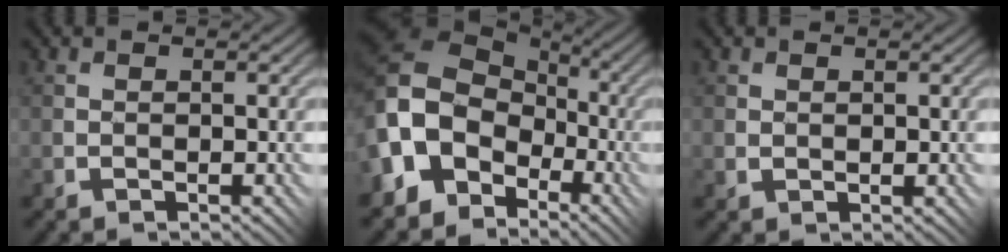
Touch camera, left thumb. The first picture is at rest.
{"total": 13.1, "force": [-3.0, 10.5, 7.2], "torque": [-0.182, -0.005, -0.072]}
{"total": 0.7, "force": [0.4, 0.5, 0.3], "torque": [-0.010, -0.003, 0.011]}